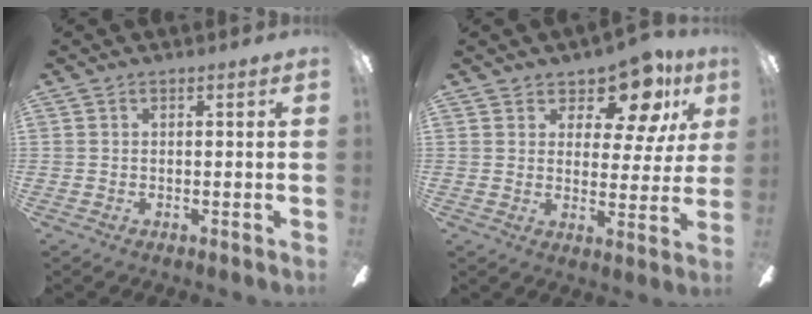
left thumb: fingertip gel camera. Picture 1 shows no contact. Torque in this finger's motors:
{"motor_torque": [0.26, 0.34, -0.38, 0.09, 0.00]}